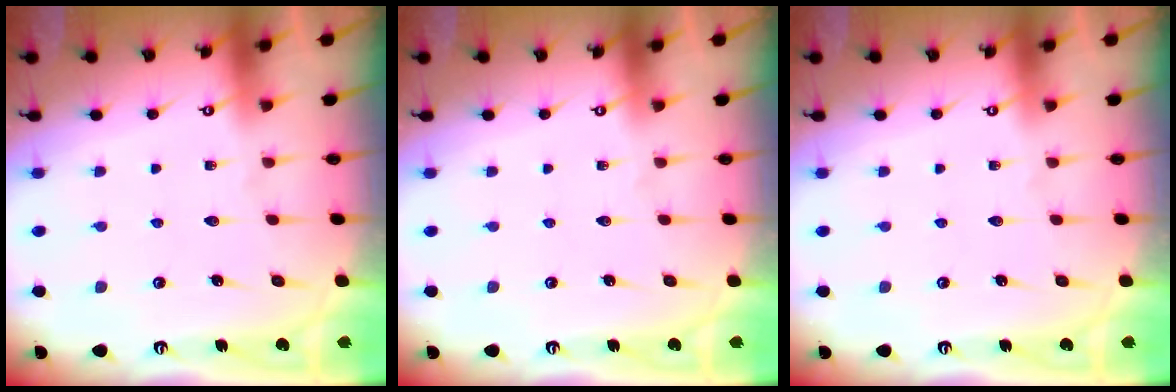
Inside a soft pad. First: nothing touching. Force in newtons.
{"total": 0.0}
{"total": 0.0}